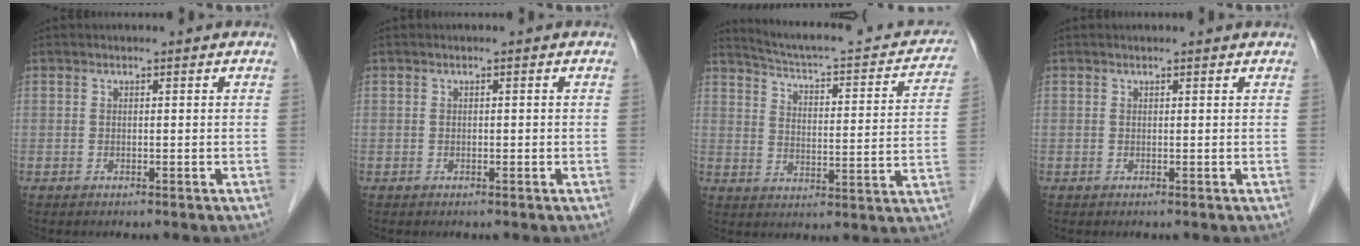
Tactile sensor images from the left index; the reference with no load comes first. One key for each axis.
{"total": 0.0}
{"total": 21.4, "fx": 19.2, "fy": 3.8, "fz": 8.6, "tx": -0.119, "ty": -0.015, "tz": 0.242}
{"total": 2.3, "fx": 2.2, "fy": 0.2, "fz": 0.5, "tx": -0.011, "ty": 0.016, "tz": 0.025}